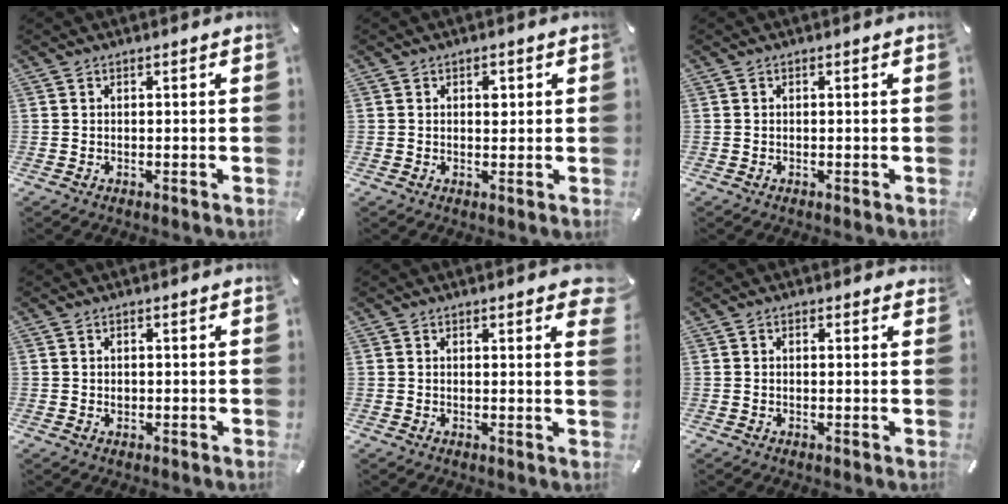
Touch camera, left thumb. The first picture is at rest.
{"total": 2.2, "force": [0.7, 1.6, 1.4], "torque": [-0.007, -0.004, 0.006]}
{"total": 0.0}
{"total": 0.6, "force": [0.1, 0.5, 0.2], "torque": [-0.006, 0.001, 0.002]}
{"total": 2.6, "force": [1.8, 0.5, 1.7], "torque": [-0.016, -0.014, 0.027]}
{"total": 1.1, "force": [0.5, 0.8, 0.4], "torque": [-0.001, 0.001, 0.007]}